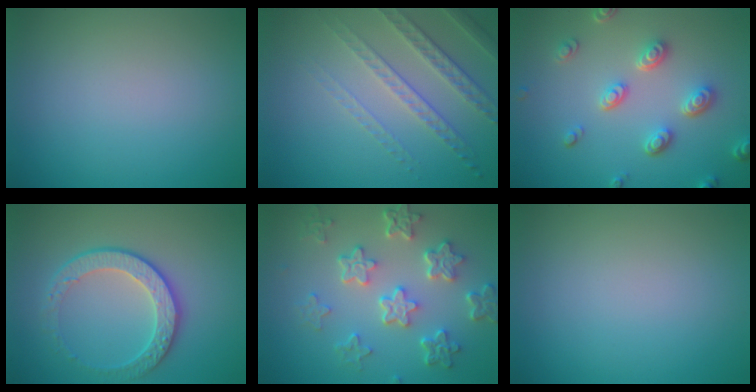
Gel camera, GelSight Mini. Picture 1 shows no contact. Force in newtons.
{"total": 4.7, "press": 3.1, "slide": 3.4}
{"total": 3.8, "press": 3.2, "slide": 2.0}
{"total": 3.8, "press": 3.4, "slide": 1.8}
{"total": 5.7, "press": 4.2, "slide": 3.8}
{"total": 0.0}